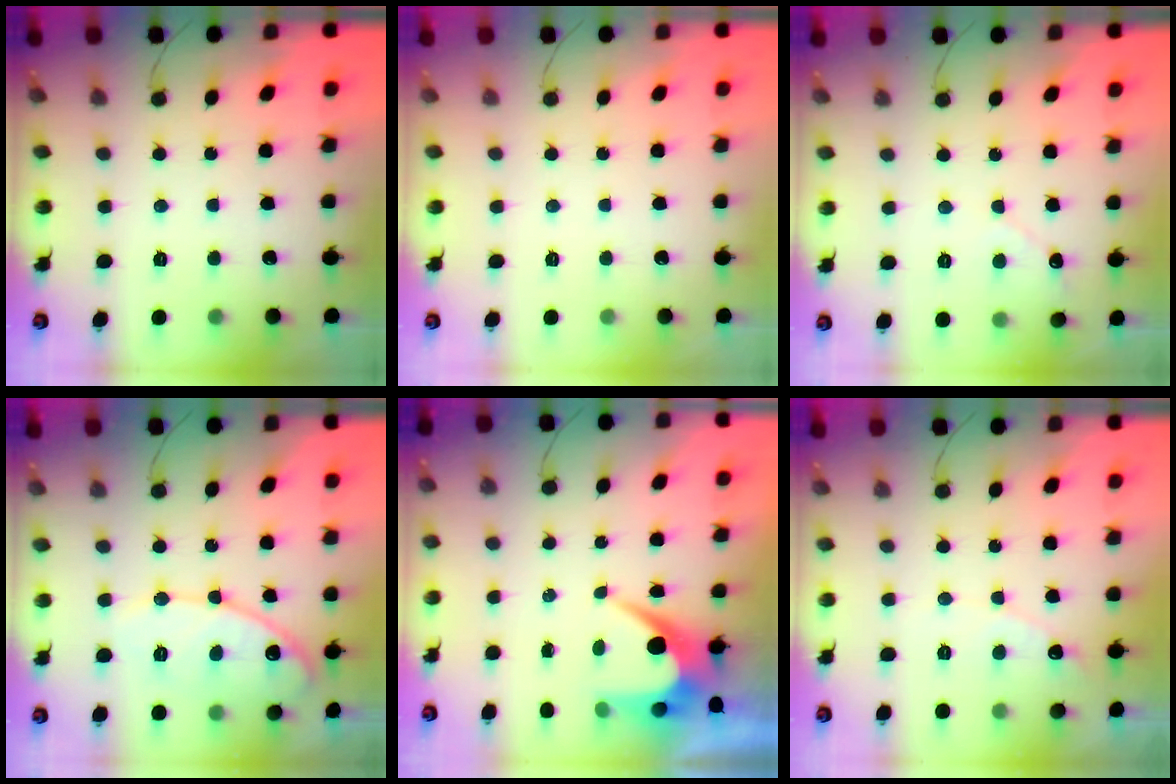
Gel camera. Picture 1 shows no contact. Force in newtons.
{"total": 0.0}
{"total": 2.7, "press": 2.7, "slide": 0.3}
{"total": 12.7, "press": 12.7, "slide": 0.9}
{"total": 6.4, "press": 6.4, "slide": 0.2}
{"total": 4.7, "press": 4.7, "slide": 0.3}